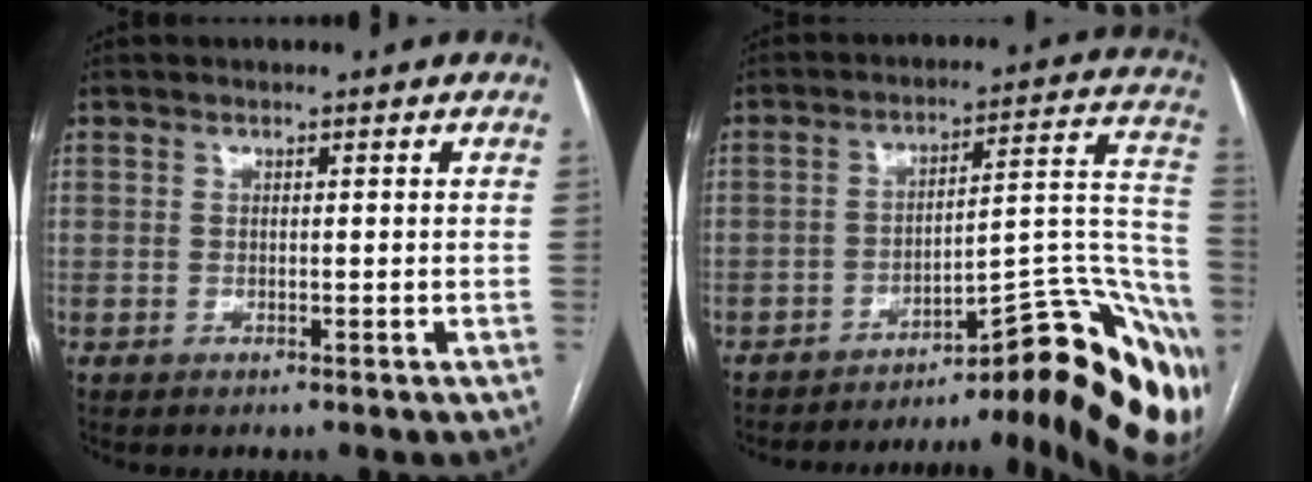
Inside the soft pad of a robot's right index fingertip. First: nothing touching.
{"total": 22.1, "force": [-14.7, 5.1, 15.8], "torque": [-0.084, 0.054, -0.179]}